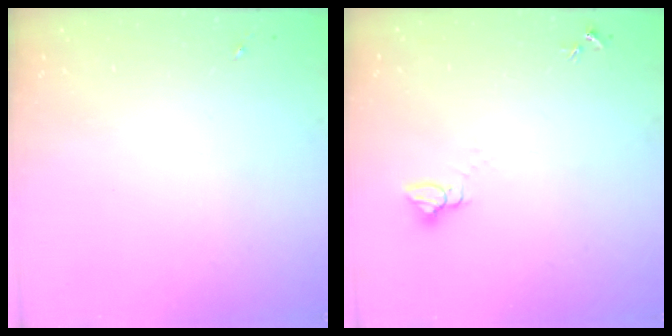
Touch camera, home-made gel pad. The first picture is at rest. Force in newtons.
{"total": 3.2, "press": 3.2, "slide": 0.1}